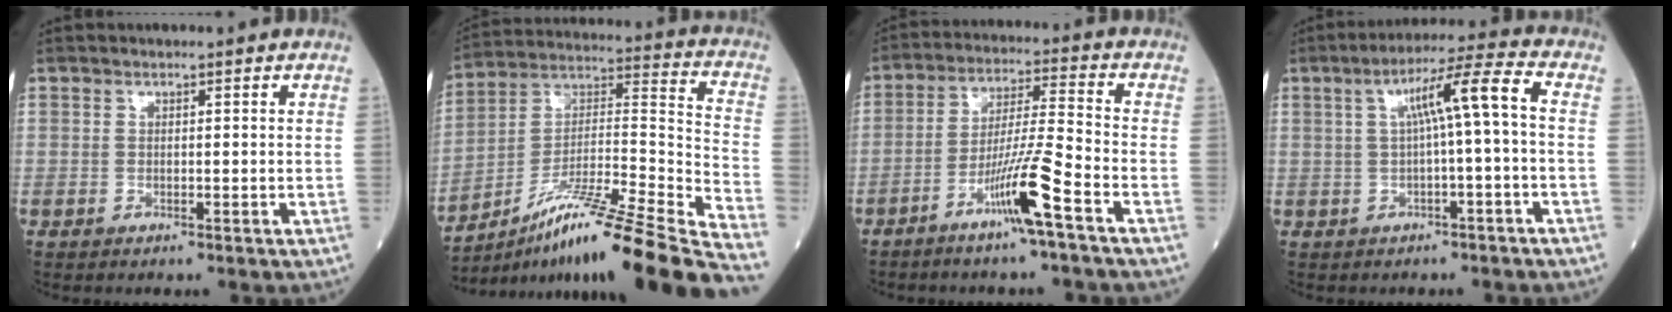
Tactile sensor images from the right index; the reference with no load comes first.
{"total": 26.4, "force": [-20.0, -0.5, 17.1], "torque": [-0.214, 0.002, -0.333]}
{"total": 9.1, "force": [-5.0, -1.1, 7.6], "torque": [-0.145, -0.006, -0.093]}
{"total": 7.6, "force": [0.4, -0.3, 7.6], "torque": [-0.123, 0.026, 0.007]}